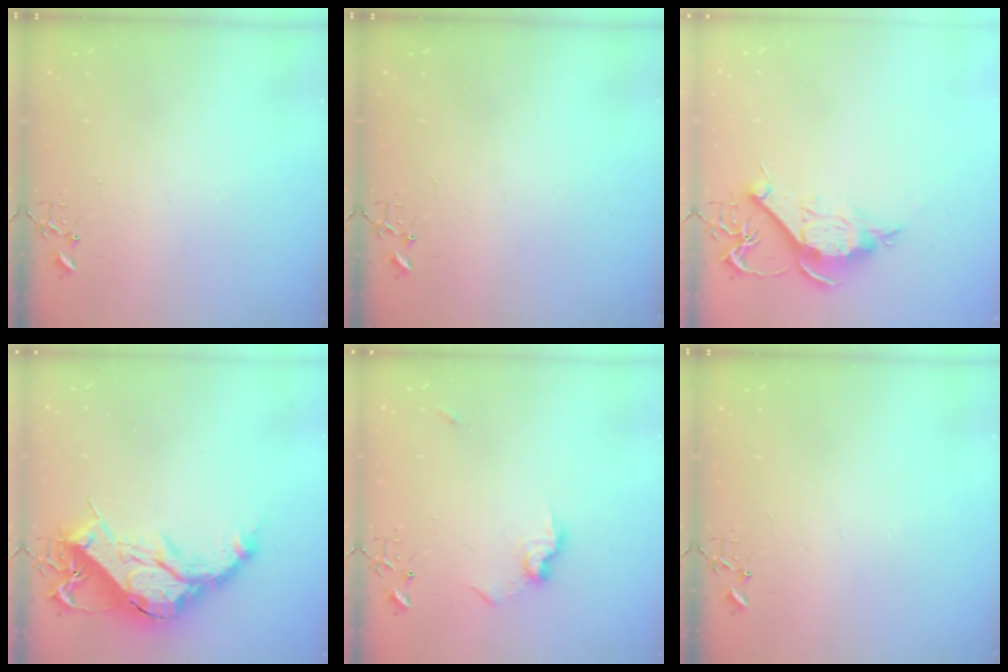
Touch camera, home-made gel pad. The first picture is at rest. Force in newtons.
{"total": 0.0}
{"total": 10.6, "press": 10.6, "slide": 0.4}
{"total": 19.8, "press": 19.8, "slide": 1.2}
{"total": 8.8, "press": 8.8, "slide": 0.4}
{"total": 0.0}